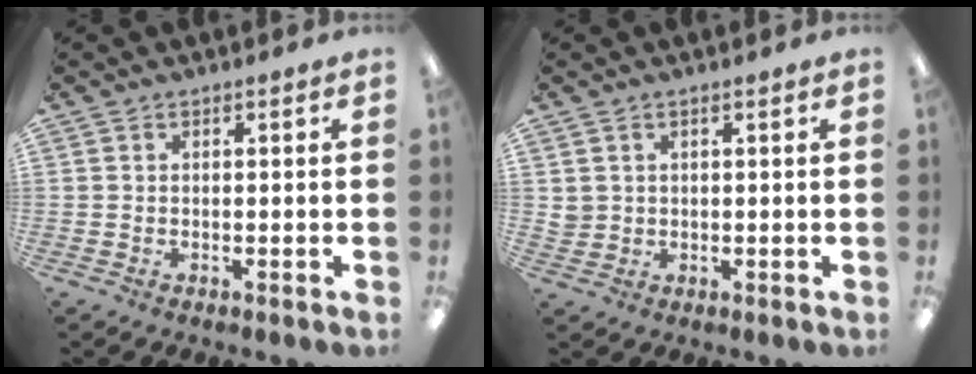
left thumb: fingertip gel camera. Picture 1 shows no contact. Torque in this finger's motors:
{"motor_torque": [-0.16, 0.07, -0.24, -0.25, 0.00]}